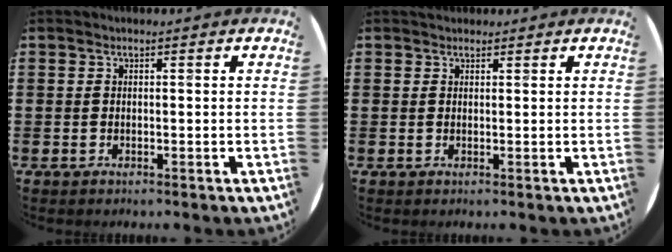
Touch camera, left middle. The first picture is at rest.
{"total": 0.8, "force": [0.7, 0.2, -0.2], "torque": [0.003, 0.005, 0.013]}